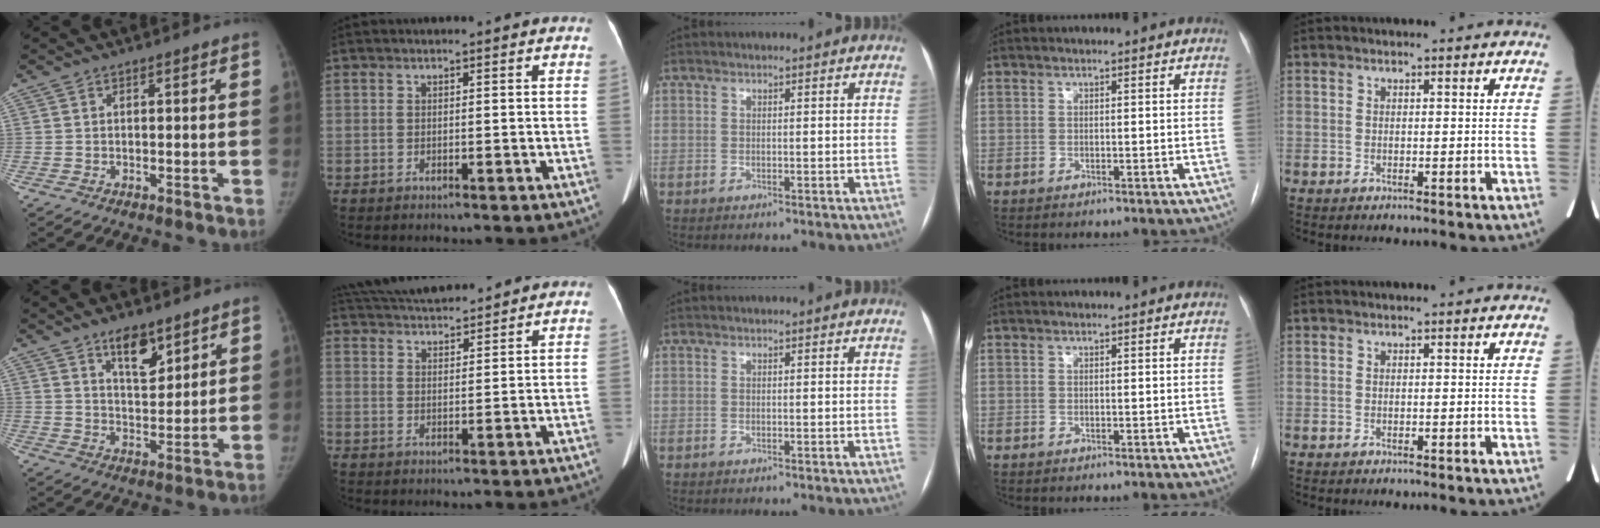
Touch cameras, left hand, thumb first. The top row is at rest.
{"thumb": {"total": 8.1, "force": [5.3, 3.6, 5.0], "torque": [-0.055, -0.040, 0.091]}, "index": {"total": 9.8, "force": [9.2, 1.1, 3.0], "torque": [-0.066, 0.025, 0.151]}}